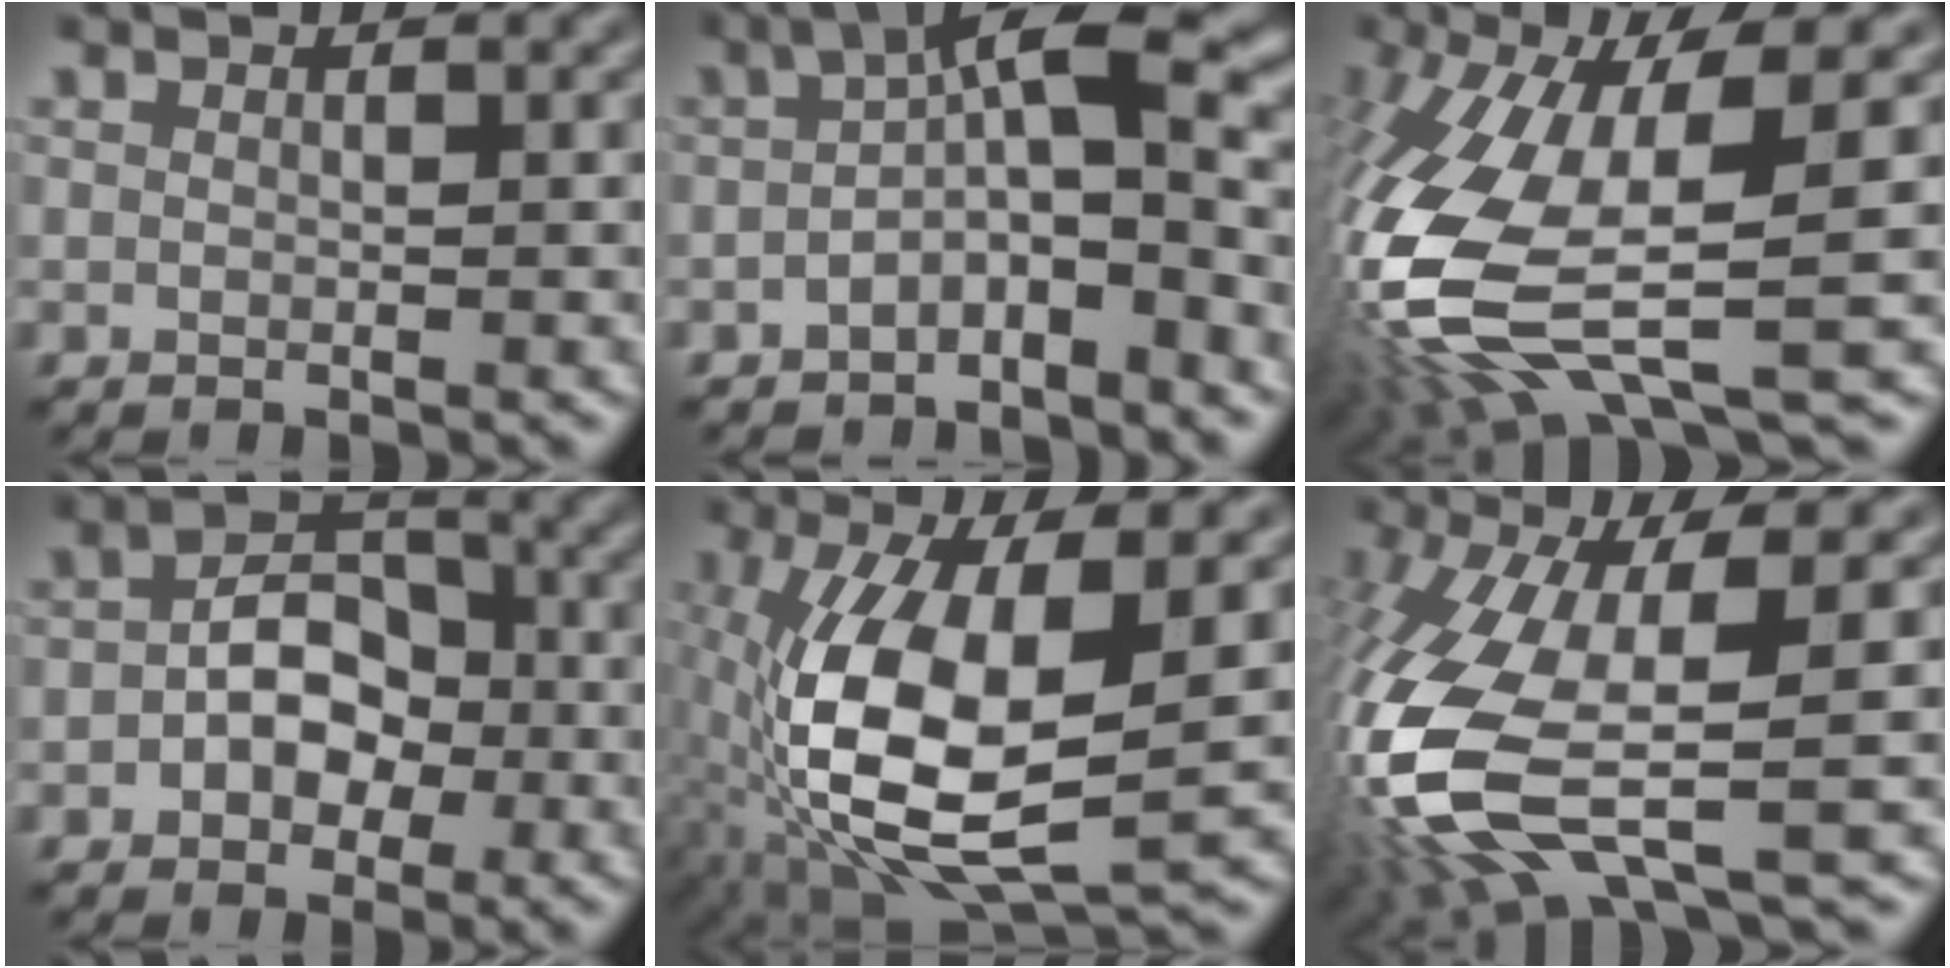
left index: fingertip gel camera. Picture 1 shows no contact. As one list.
[{"total": 5.6, "force": [-1.4, 1.6, 5.1], "torque": [-0.080, 0.017, -0.036]}, {"total": 13.9, "force": [-2.1, 4.8, 12.9], "torque": [-0.290, -0.022, -0.031]}, {"total": 4.6, "force": [-1.0, 3.2, 3.1], "torque": [-0.040, 0.006, -0.019]}, {"total": 12.4, "force": [-1.5, 5.0, 11.3], "torque": [-0.236, -0.007, -0.031]}, {"total": 13.1, "force": [-3.0, 4.8, 11.8], "torque": [-0.283, -0.024, -0.051]}]